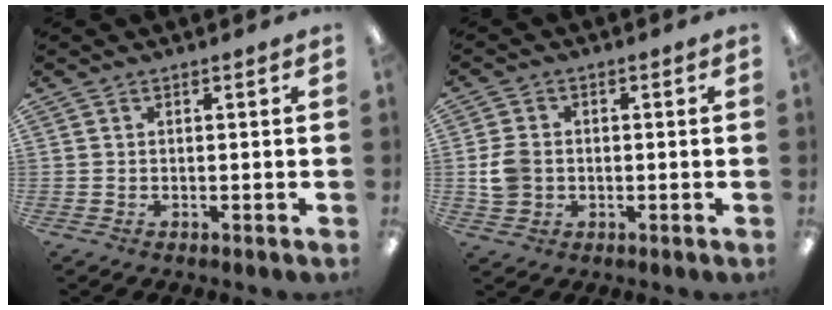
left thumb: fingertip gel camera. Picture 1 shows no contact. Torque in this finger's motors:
{"motor_torque": [-0.29, 0.36, 0.36, -0.41, 0.01]}